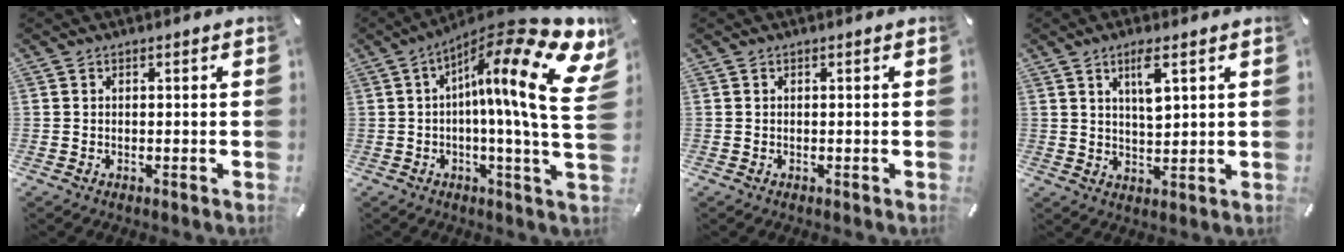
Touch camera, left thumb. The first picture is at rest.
{"total": 23.4, "force": [6.1, 4.7, 22.1], "torque": [-0.329, -0.066, 0.094]}
{"total": 0.0}
{"total": 6.0, "force": [3.1, 1.8, 4.9], "torque": [-0.088, -0.007, 0.049]}